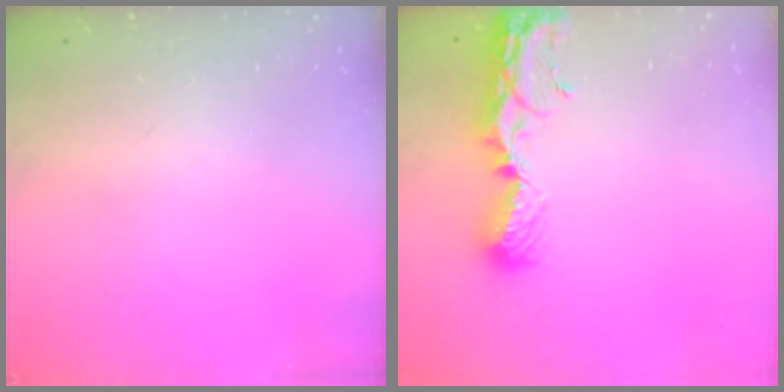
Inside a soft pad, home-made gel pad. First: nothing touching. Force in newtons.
{"total": 10.1, "press": 10.0, "slide": 0.8}